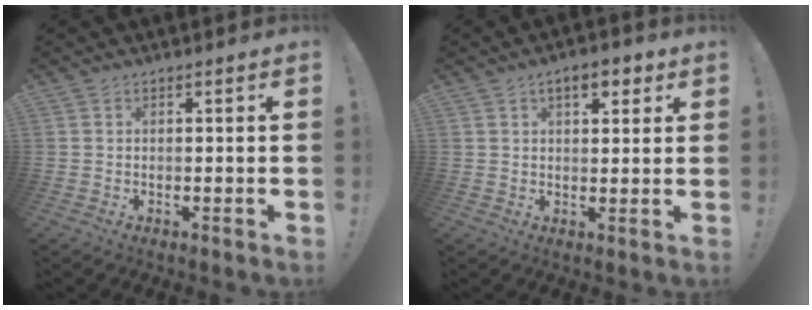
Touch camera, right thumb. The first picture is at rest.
{"total": 6.2, "force": [3.4, 2.8, 4.4], "torque": [-0.051, -0.008, 0.053]}